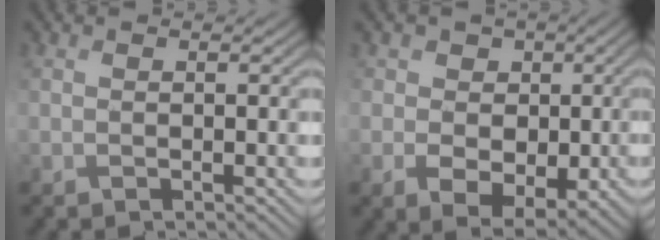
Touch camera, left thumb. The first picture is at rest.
{"total": 5.5, "force": [-0.4, 5.0, 2.3], "torque": [-0.050, -0.017, -0.010]}